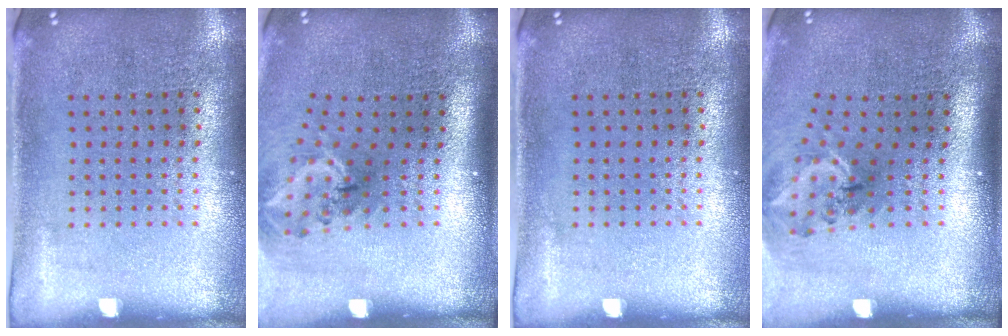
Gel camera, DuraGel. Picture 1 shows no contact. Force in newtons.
{"total": 2.0, "press": 1.3, "slide": 1.5}
{"total": 0.0}
{"total": 1.7, "press": 1.2, "slide": 1.2}